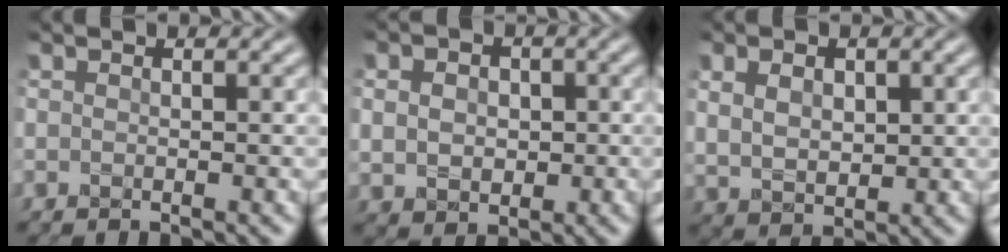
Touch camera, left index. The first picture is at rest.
{"total": 3.0, "force": [0.4, 2.5, 1.6], "torque": [-0.032, 0.009, -0.001]}
{"total": 3.4, "force": [1.3, 2.3, 2.1], "torque": [-0.041, 0.002, 0.027]}